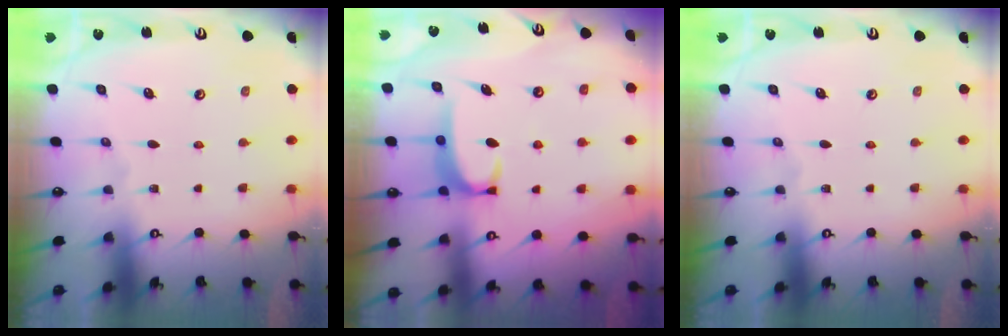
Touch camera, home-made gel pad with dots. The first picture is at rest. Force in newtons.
{"total": 3.5, "press": 3.5, "slide": 0.4}
{"total": 0.0}